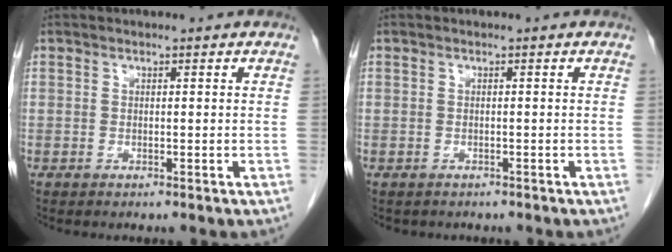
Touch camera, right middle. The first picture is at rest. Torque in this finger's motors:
{"motor_torque": [0.49, -0.42, 0.02, 0.02]}